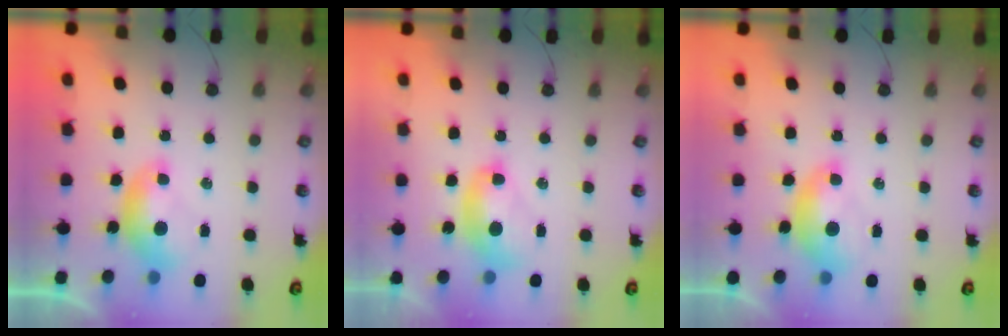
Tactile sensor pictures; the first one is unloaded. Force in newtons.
{"total": 2.7, "press": 2.7, "slide": 0.1}
{"total": 1.5, "press": 1.4, "slide": 0.6}